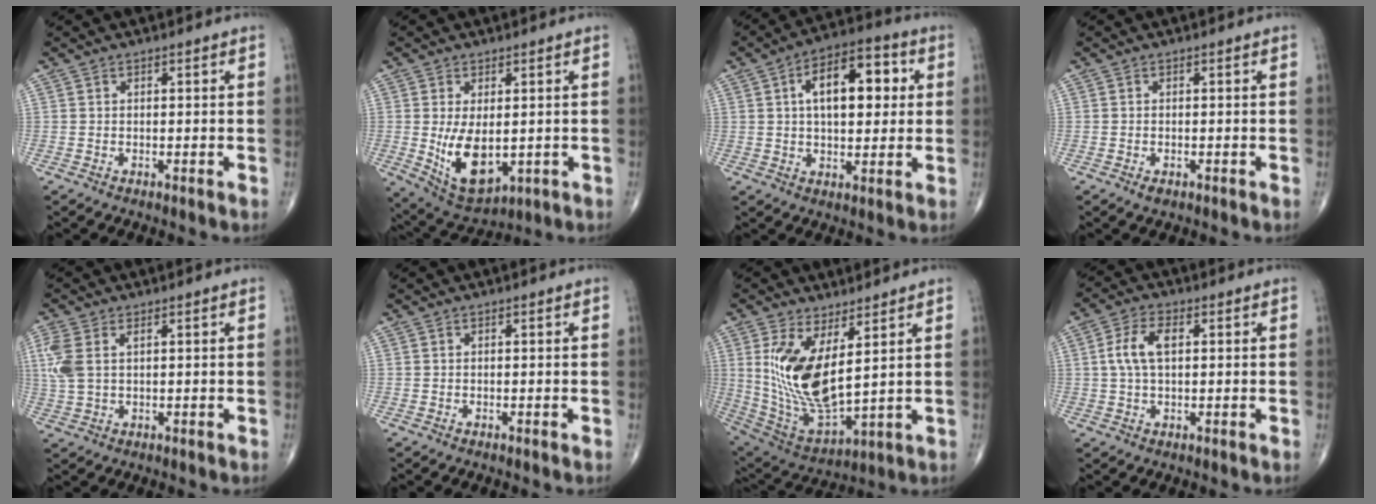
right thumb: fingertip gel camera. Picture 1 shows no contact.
{"total": 10.5, "force": [-0.9, 5.6, 8.9], "torque": [-0.141, -0.017, 0.009]}
{"total": 13.9, "force": [3.0, 7.1, 11.5], "torque": [-0.150, 0.016, 0.040]}
{"total": 1.2, "force": [-0.6, 0.6, 0.8], "torque": [-0.013, 0.001, -0.007]}
{"total": 6.2, "force": [1.7, 3.3, 4.9], "torque": [-0.140, 0.011, 0.041]}
{"total": 0.0}
{"total": 15.4, "force": [4.4, 6.4, 13.4], "torque": [-0.260, -0.036, 0.105]}
{"total": 6.2, "force": [1.1, 3.2, 5.2], "torque": [-0.116, 0.013, 0.020]}